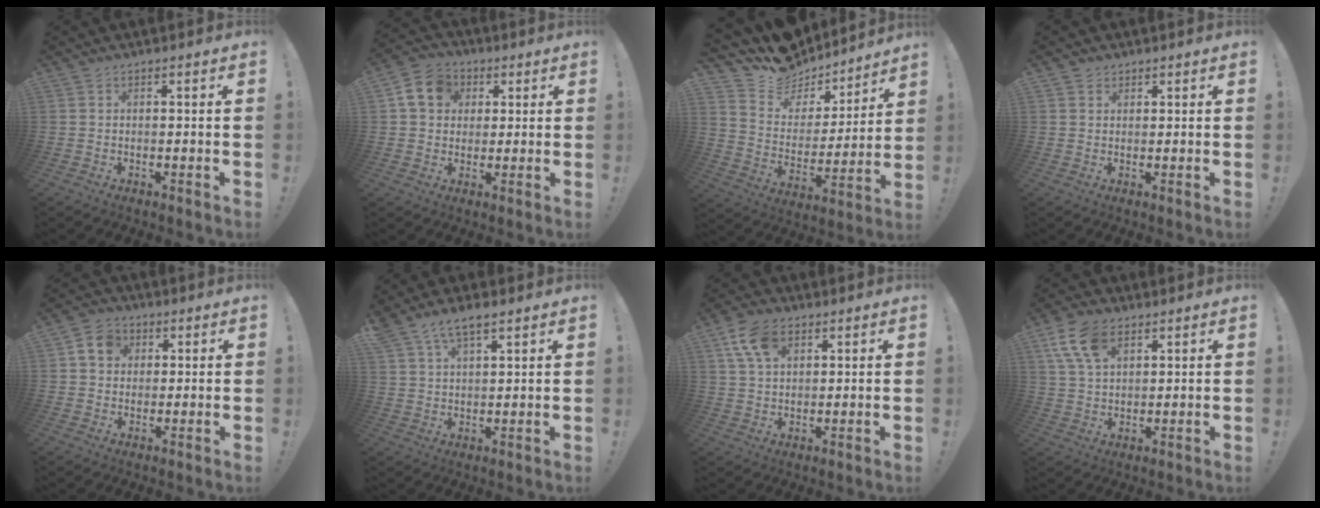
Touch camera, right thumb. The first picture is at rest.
{"total": 10.6, "force": [3.3, 8.9, 4.7], "torque": [-0.068, 0.001, 0.069]}
{"total": 12.0, "force": [10.1, 6.3, 1.8], "torque": [-0.044, -0.091, 0.182]}
{"total": 1.9, "force": [1.2, 1.4, 0.2], "torque": [0.005, -0.007, 0.020]}
{"total": 7.6, "force": [2.4, 6.4, 3.3], "torque": [-0.048, 0.002, 0.048]}
{"total": 6.5, "force": [4.8, 2.4, 3.7], "torque": [-0.064, -0.021, 0.089]}
{"total": 10.4, "force": [4.8, 6.5, 6.6], "torque": [-0.111, -0.003, 0.095]}
{"total": 10.9, "force": [5.3, 6.3, 7.0], "torque": [-0.135, -0.004, 0.104]}